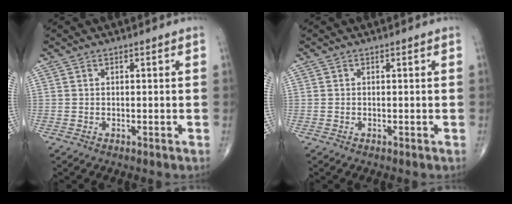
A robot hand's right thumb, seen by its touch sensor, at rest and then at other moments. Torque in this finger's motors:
{"motor_torque": [0.10, 0.22, 0.00, -0.13, -0.02]}